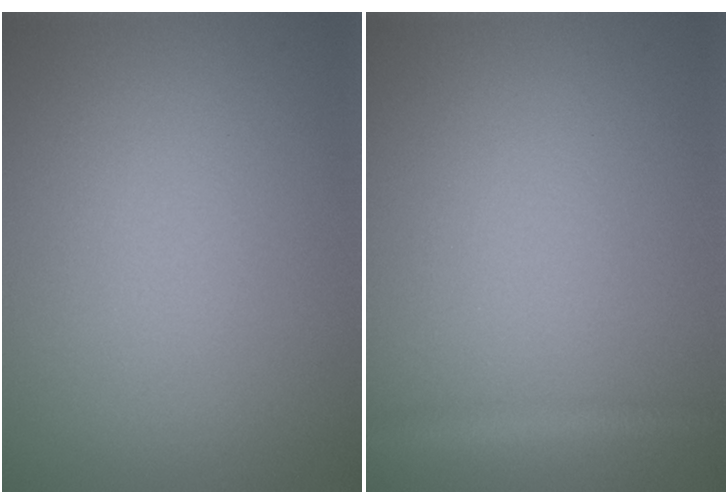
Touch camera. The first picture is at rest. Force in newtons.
{"total": 1.6, "press": 1.6, "slide": 0.1}